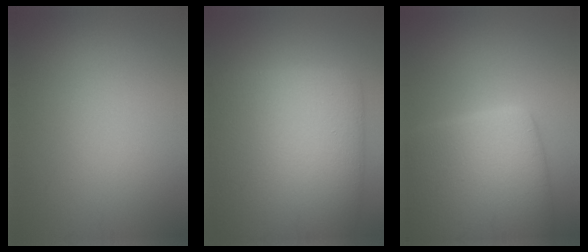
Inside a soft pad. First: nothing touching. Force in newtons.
{"total": 15.8, "press": 15.8, "slide": 0.3}
{"total": 12.9, "press": 12.9, "slide": 0.7}